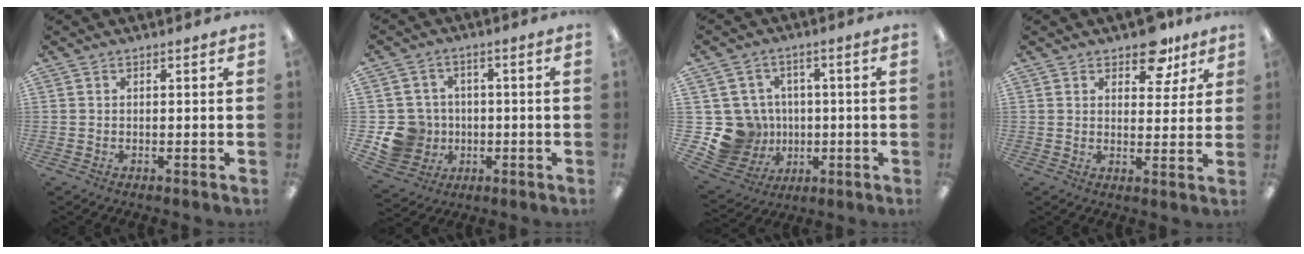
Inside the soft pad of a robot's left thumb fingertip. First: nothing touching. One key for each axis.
{"total": 9.9, "fx": -1.8, "fy": 9.5, "fz": 2.3, "tx": -0.066, "ty": 0.018, "tz": -0.020}
{"total": 13.8, "fx": -1.7, "fy": 13.1, "fz": 4.1, "tx": -0.111, "ty": 0.011, "tz": -0.009}
{"total": 8.8, "fx": 6.1, "fy": 4.6, "fz": 4.3, "tx": -0.045, "ty": -0.028, "tz": 0.106}